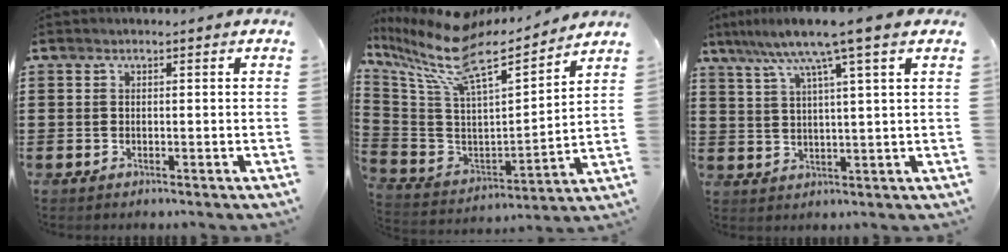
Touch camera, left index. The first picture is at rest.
{"total": 11.3, "force": [8.2, 3.0, 7.2], "torque": [-0.187, -0.056, 0.134]}
{"total": 7.9, "force": [5.3, -0.5, 5.9], "torque": [-0.130, -0.014, 0.086]}